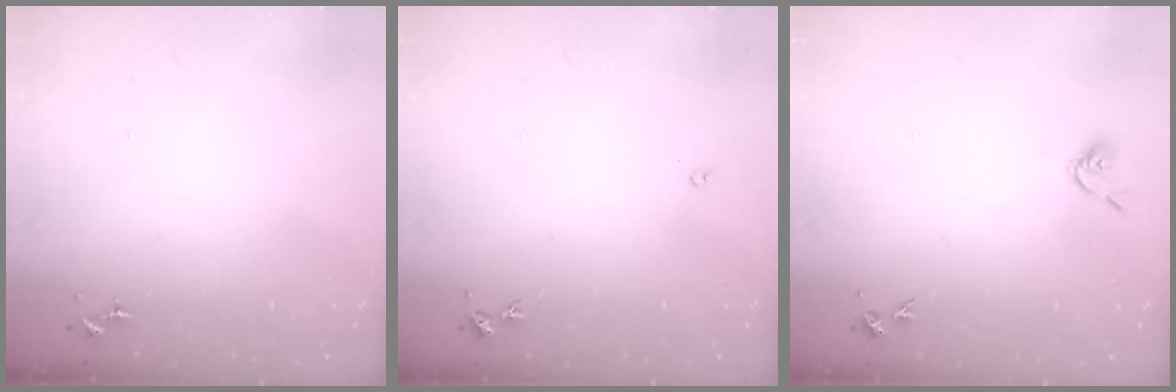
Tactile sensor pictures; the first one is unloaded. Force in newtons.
{"total": 2.7, "press": 2.7, "slide": 0.5}
{"total": 3.7, "press": 3.6, "slide": 0.7}